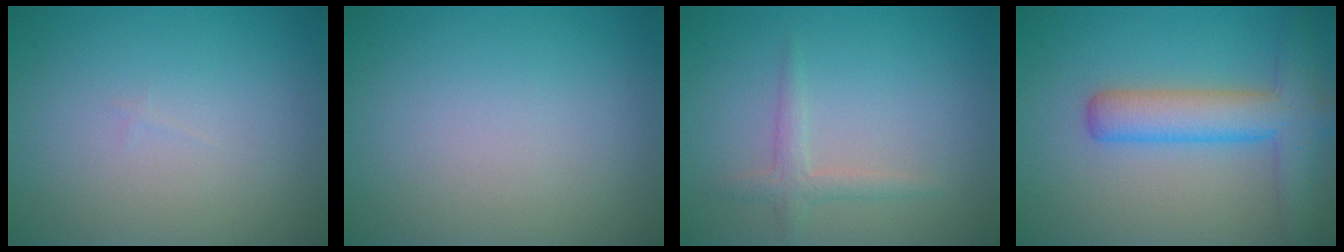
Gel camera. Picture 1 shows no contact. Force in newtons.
{"total": 0.0}
{"total": 1.7, "press": 1.7, "slide": 0.1}
{"total": 5.8, "press": 5.8, "slide": 0.2}